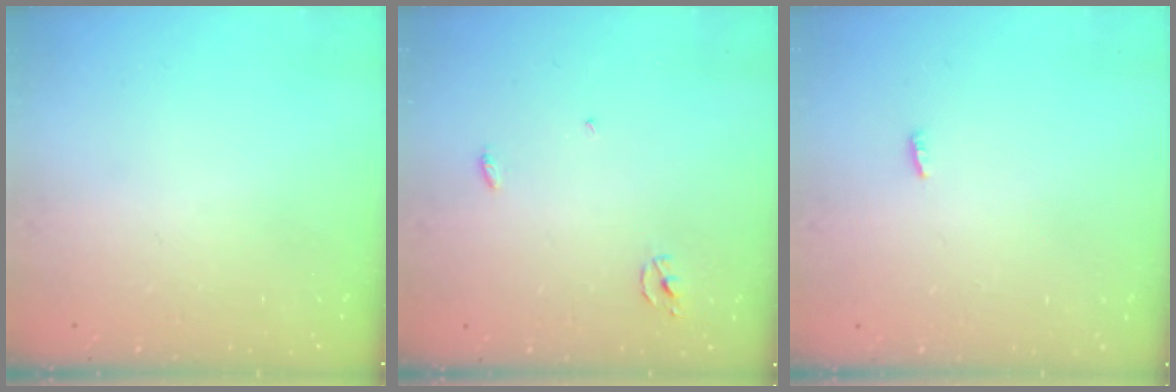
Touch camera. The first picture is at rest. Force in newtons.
{"total": 2.5, "press": 2.5, "slide": 0.1}
{"total": 2.3, "press": 2.1, "slide": 0.8}